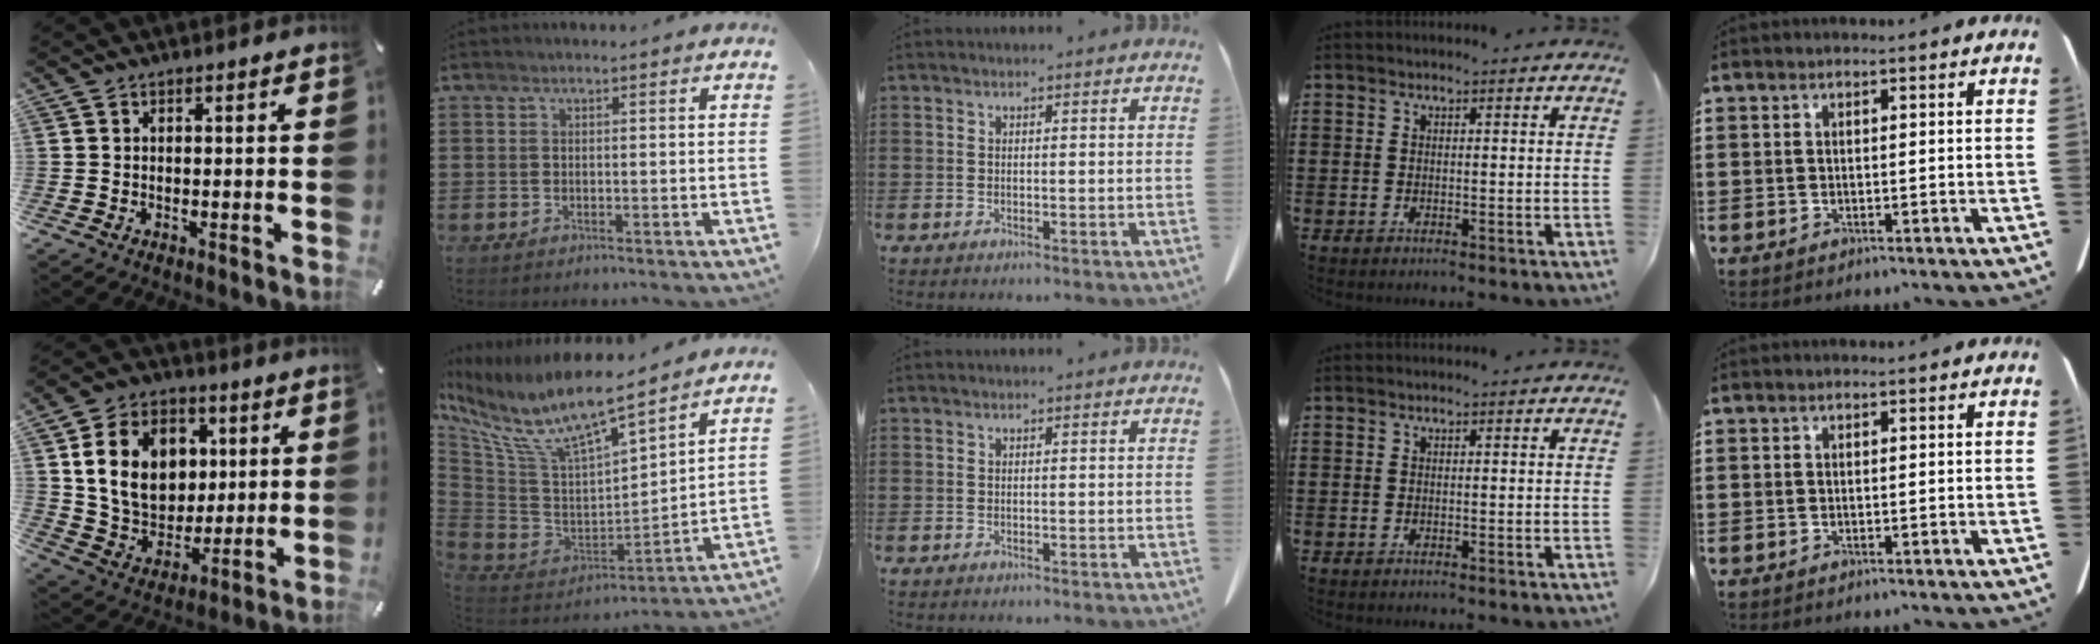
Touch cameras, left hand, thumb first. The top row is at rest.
{"thumb": {"total": 16.4, "force": [4.2, 13.3, 8.6], "torque": [-0.157, 0.004, 0.084]}, "index": {"total": 11.7, "force": [8.6, 2.5, 7.5], "torque": [-0.177, -0.061, 0.148]}}